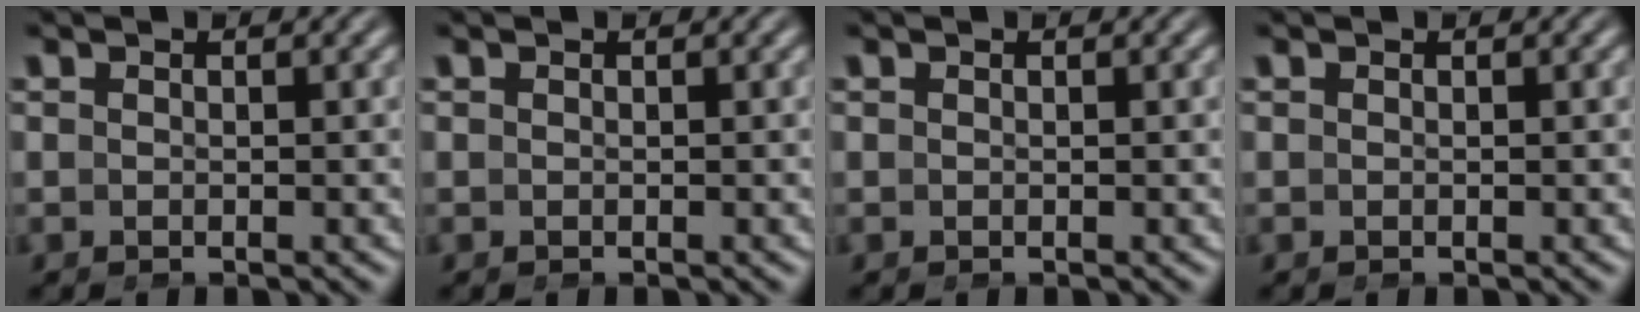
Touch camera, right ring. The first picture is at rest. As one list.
[{"total": 0.0}, {"total": 0.0}, {"total": 0.0}]